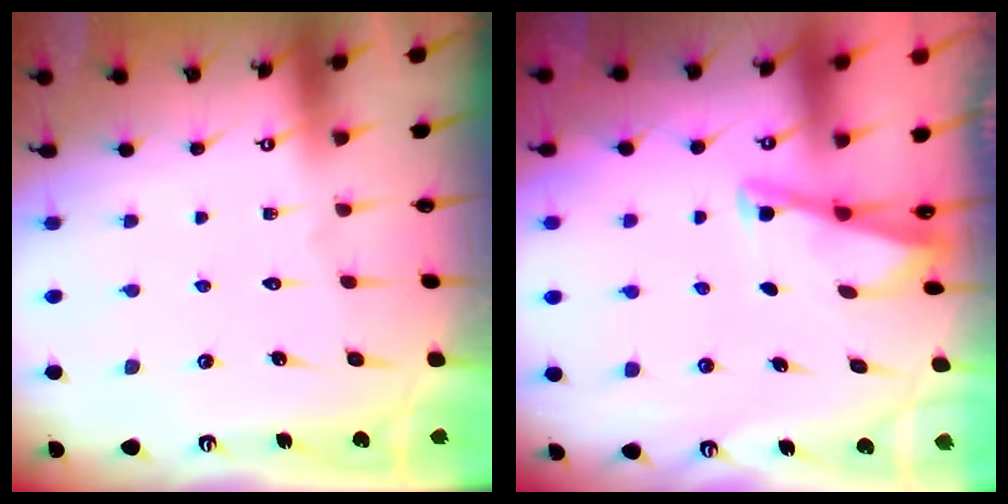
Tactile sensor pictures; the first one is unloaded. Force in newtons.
{"total": 2.8, "press": 2.8, "slide": 0.2}